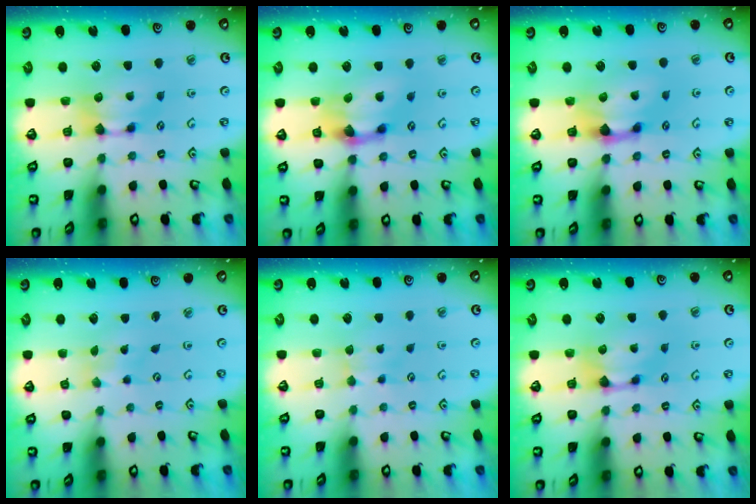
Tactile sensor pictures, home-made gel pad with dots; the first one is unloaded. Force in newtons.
{"total": 4.2, "press": 3.8, "slide": 1.8}
{"total": 2.5, "press": 2.0, "slide": 1.5}
{"total": 4.9, "press": 4.8, "slide": 0.7}
{"total": 1.9, "press": 1.8, "slide": 0.4}
{"total": 0.7, "press": 0.1, "slide": 0.7}